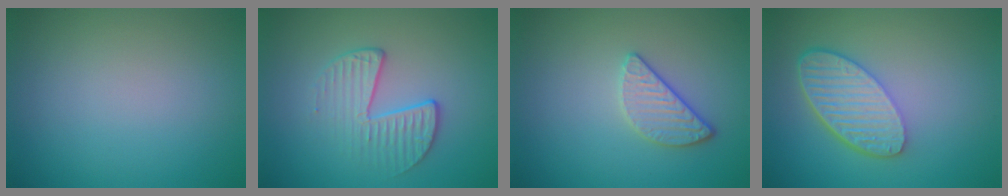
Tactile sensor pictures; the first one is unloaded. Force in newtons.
{"total": 2.8, "press": 2.0, "slide": 1.9}
{"total": 2.4, "press": 2.2, "slide": 0.9}
{"total": 5.9, "press": 4.6, "slide": 3.8}